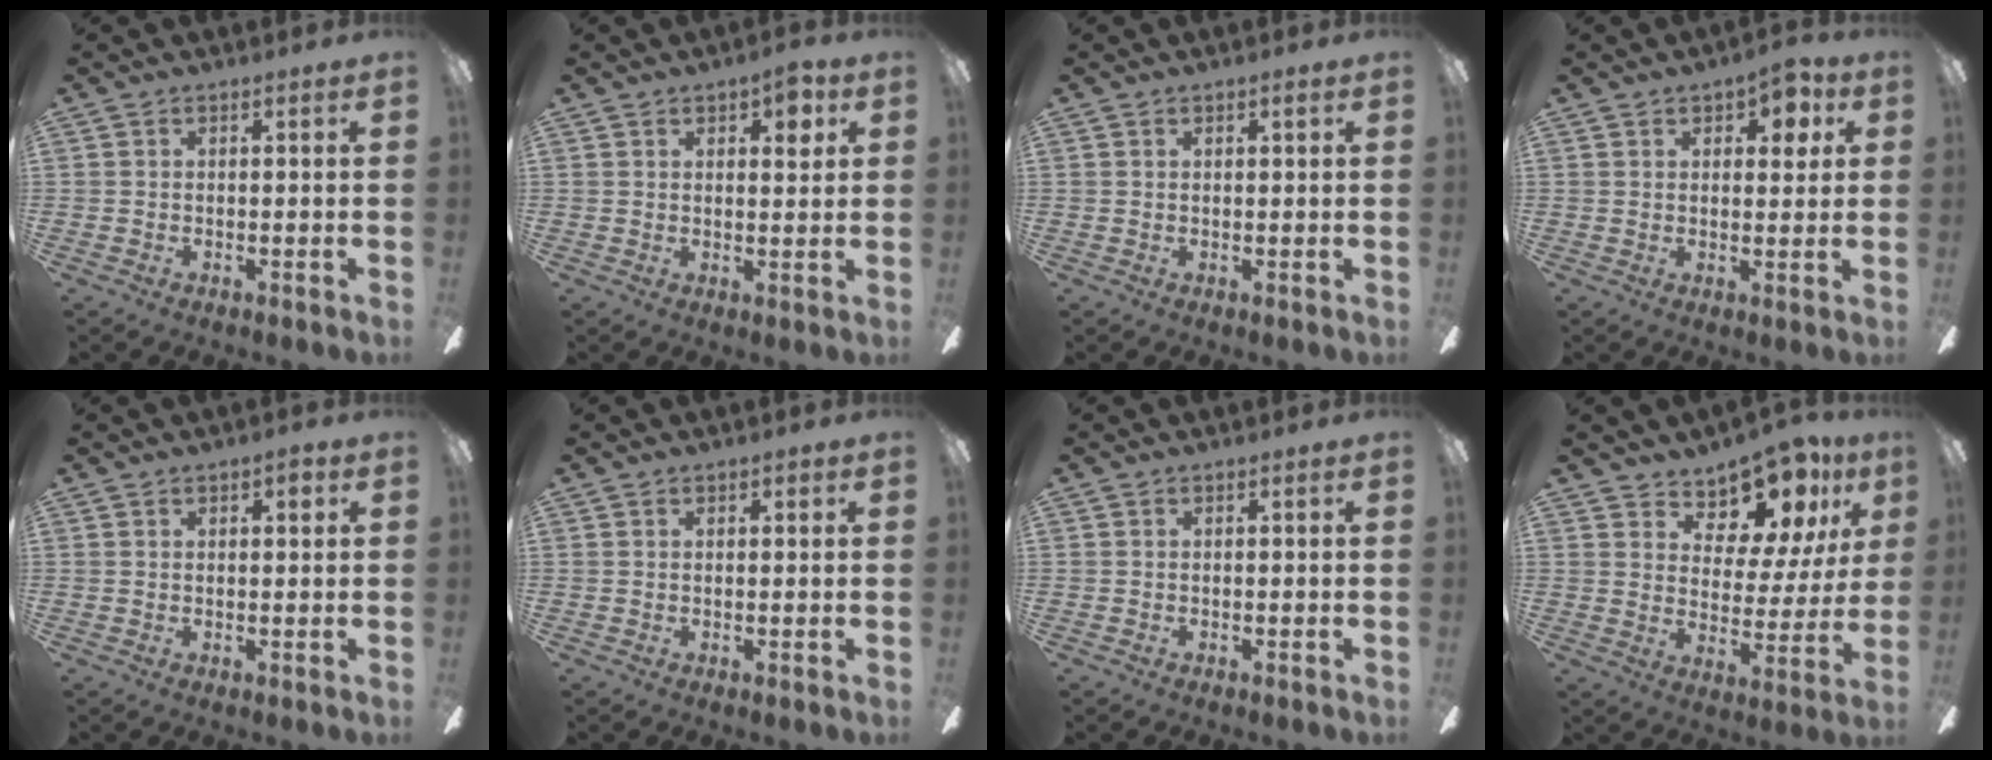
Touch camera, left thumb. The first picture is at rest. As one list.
[{"total": 5.4, "force": [2.7, 2.6, 3.9], "torque": [-0.041, -0.006, 0.038]}, {"total": 0.8, "force": [0.5, 0.3, 0.4], "torque": [-0.001, -0.001, 0.007]}, {"total": 5.3, "force": [2.5, 3.0, 3.5], "torque": [-0.033, -0.005, 0.038]}, {"total": 2.2, "force": [1.2, 1.2, 1.4], "torque": [-0.013, -0.001, 0.016]}, {"total": 0.8, "force": [0.5, 0.7, 0.2], "torque": [0.004, 0.000, 0.006]}, {"total": 0.0}, {"total": 13.0, "force": [10.3, 6.1, 5.2], "torque": [-0.084, -0.081, 0.185]}]